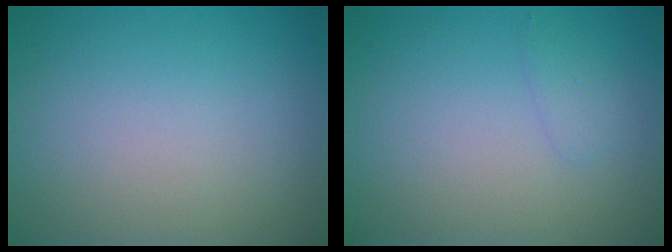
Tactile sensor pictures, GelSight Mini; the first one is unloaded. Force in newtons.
{"total": 1.0, "press": 0.9, "slide": 0.1}